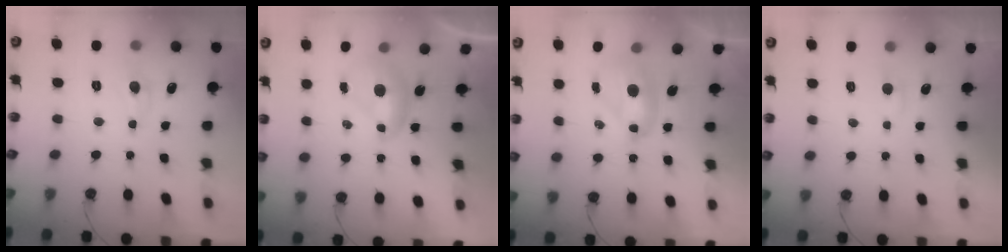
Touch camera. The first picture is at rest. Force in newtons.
{"total": 0.0}
{"total": 2.6, "press": 2.6, "slide": 0.1}
{"total": 1.3, "press": 1.2, "slide": 0.5}